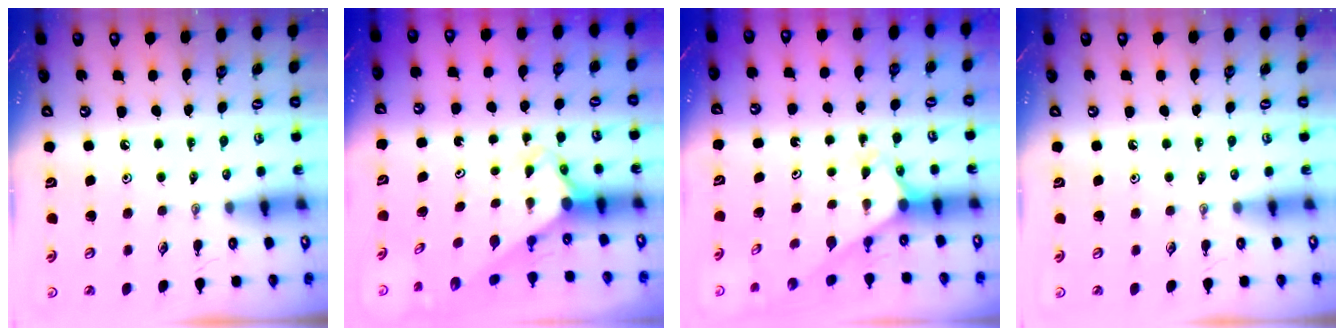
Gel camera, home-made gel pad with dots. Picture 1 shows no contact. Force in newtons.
{"total": 3.1, "press": 3.0, "slide": 0.3}
{"total": 2.2, "press": 2.2, "slide": 0.2}
{"total": 0.0}